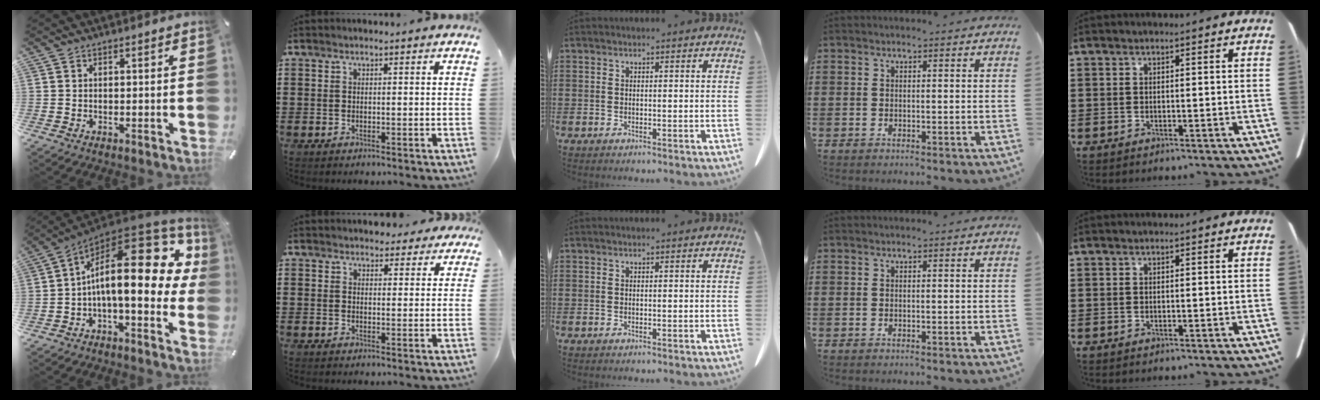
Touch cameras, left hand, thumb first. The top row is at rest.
{"thumb": {"total": 23.2, "force": [3.7, 10.1, 20.5], "torque": [-0.344, -0.050, 0.064]}, "index": {"total": 3.4, "force": [3.1, 1.5, 0.3], "torque": [-0.008, -0.003, 0.056]}}